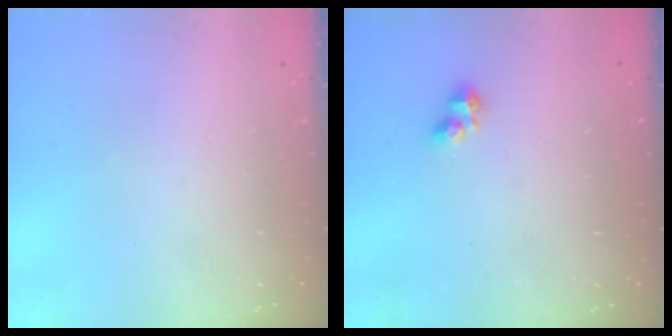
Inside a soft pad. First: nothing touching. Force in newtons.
{"total": 1.8, "press": 1.7, "slide": 0.5}